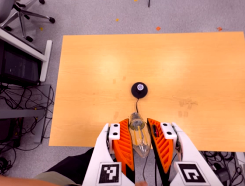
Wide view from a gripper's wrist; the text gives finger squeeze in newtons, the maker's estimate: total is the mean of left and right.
{"total": 20.2, "left": 21.7, "right": 18.7}